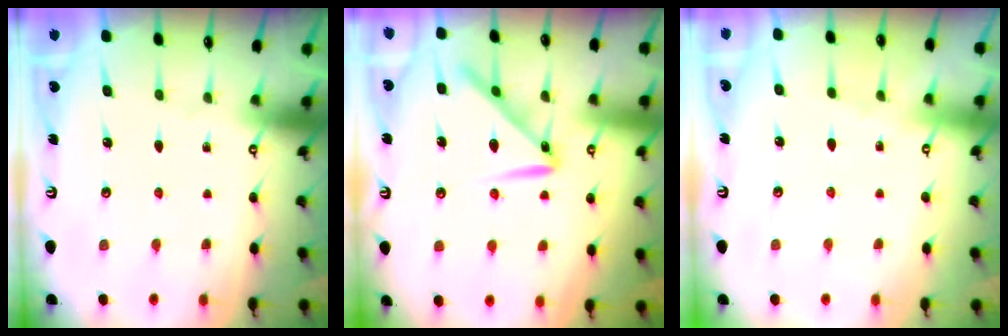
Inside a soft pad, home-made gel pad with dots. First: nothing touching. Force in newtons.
{"total": 10.5, "press": 10.5, "slide": 0.5}
{"total": 2.2, "press": 2.1, "slide": 0.5}